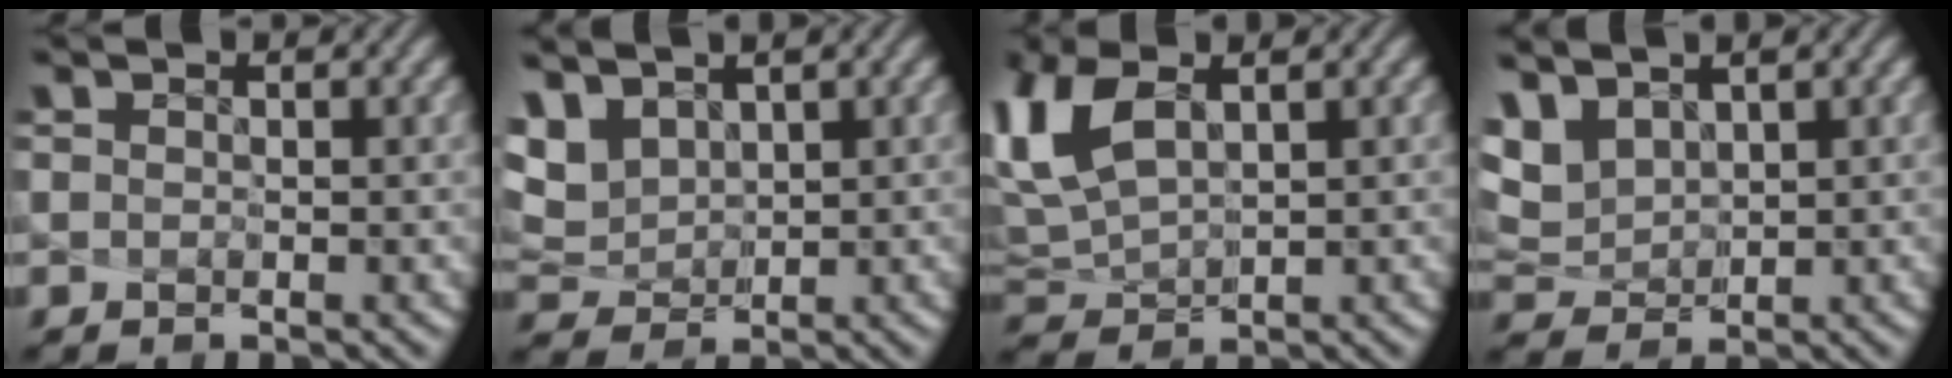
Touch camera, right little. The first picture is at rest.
{"total": 5.2, "force": [3.2, 3.2, 2.6], "torque": [-0.096, 0.009, 0.072]}
{"total": 5.7, "force": [2.0, 3.1, 4.3], "torque": [-0.127, 0.007, 0.055]}
{"total": 4.6, "force": [3.0, 2.6, 2.4], "torque": [-0.093, 0.009, 0.078]}